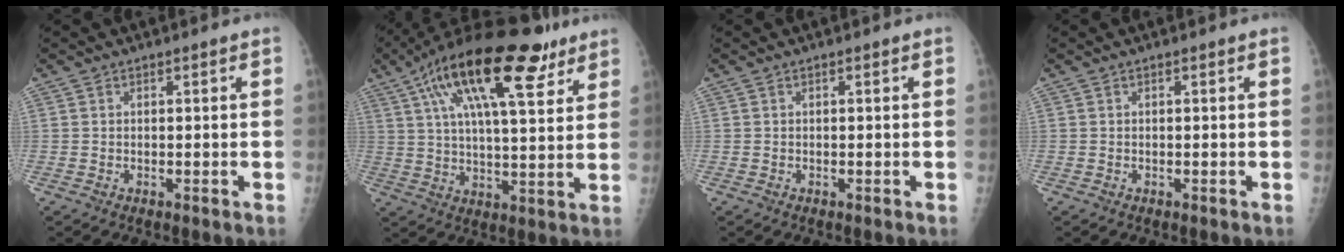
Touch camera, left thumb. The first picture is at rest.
{"total": 21.5, "force": [11.7, 7.2, 16.6], "torque": [-0.265, -0.013, 0.191]}
{"total": 0.0}
{"total": 0.0}